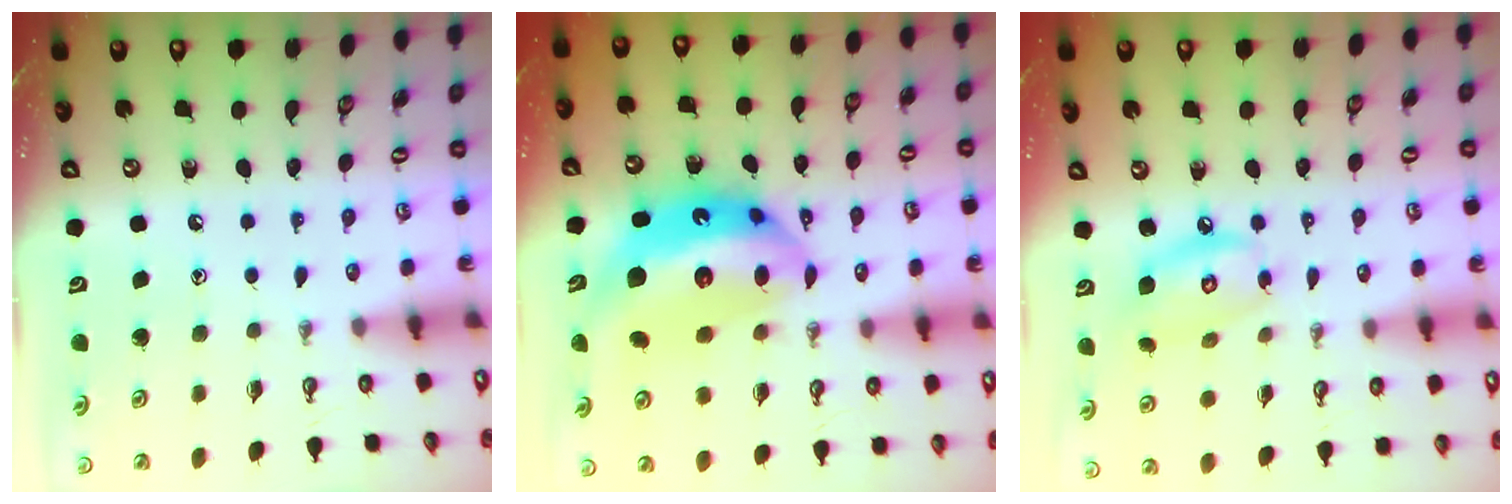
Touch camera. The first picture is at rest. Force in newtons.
{"total": 18.8, "press": 18.7, "slide": 1.7}
{"total": 9.5, "press": 9.4, "slide": 0.7}